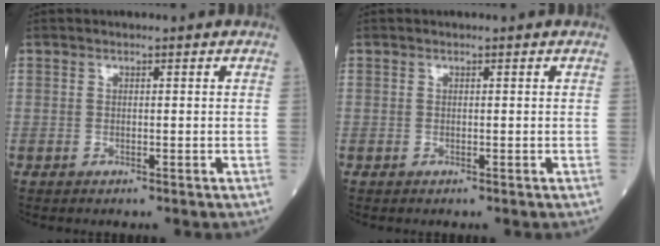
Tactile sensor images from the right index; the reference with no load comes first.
{"total": 0.0}